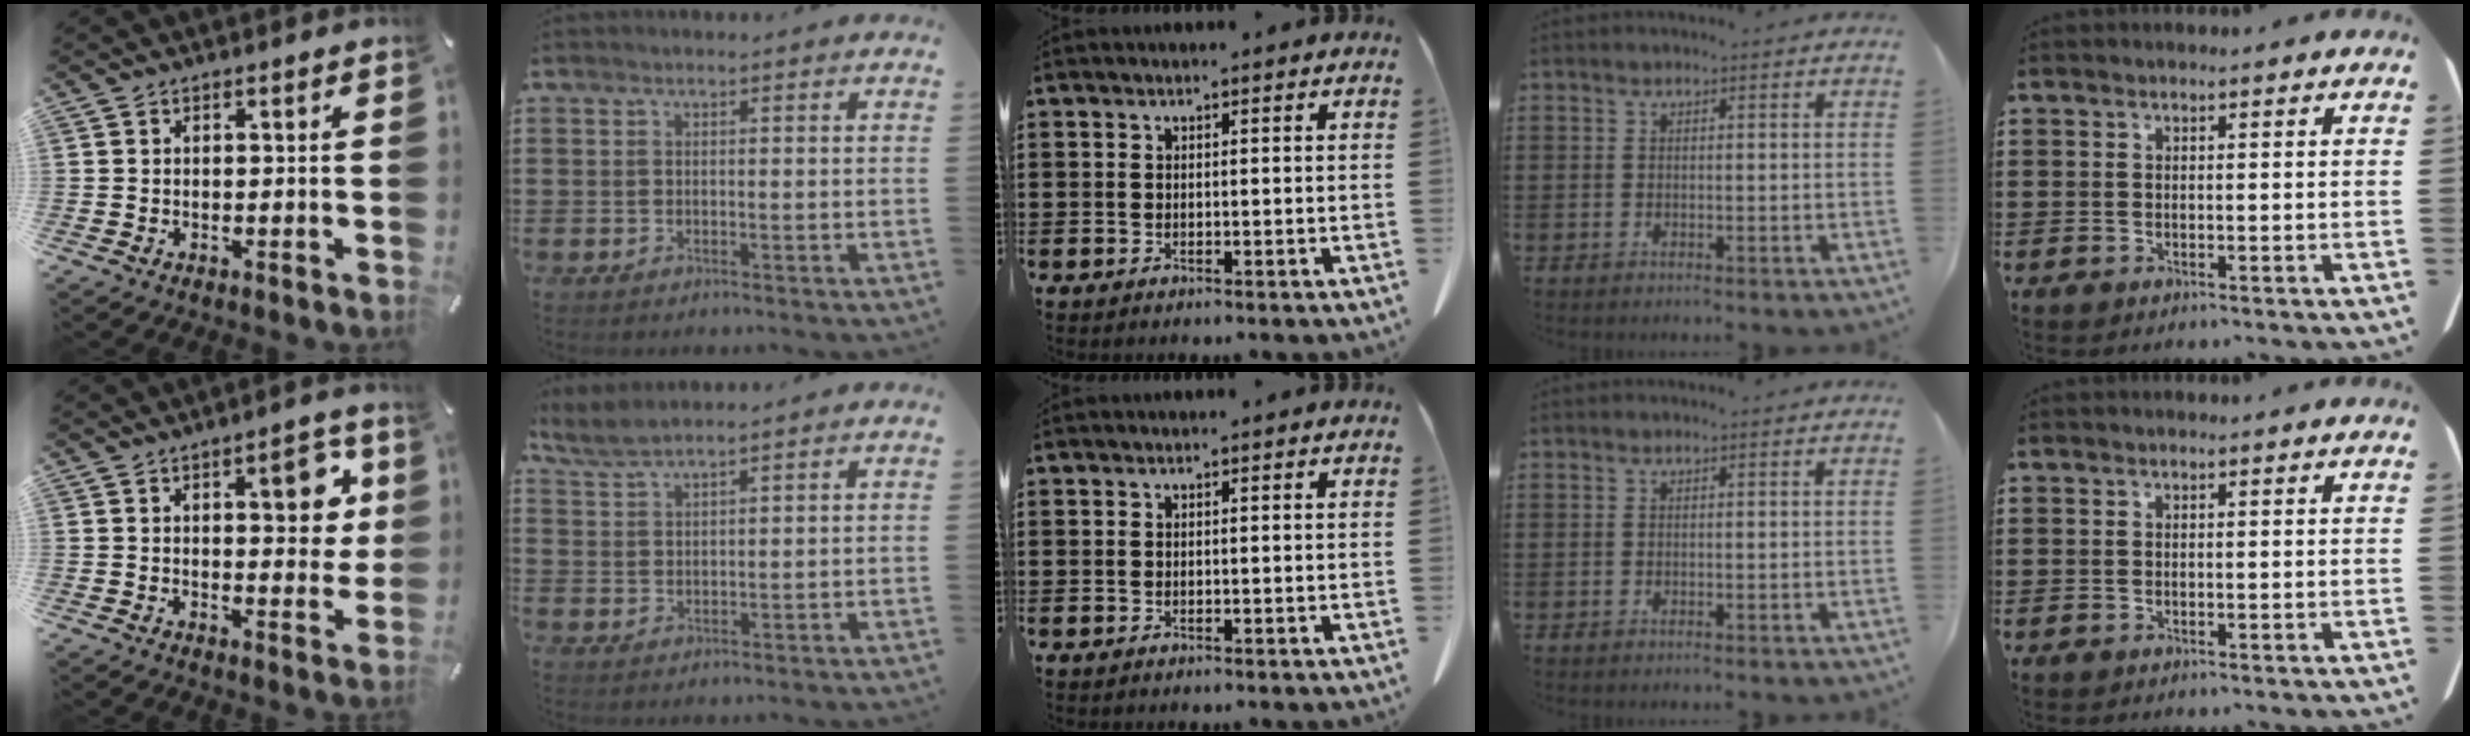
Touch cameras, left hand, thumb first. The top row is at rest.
{"thumb": {"total": 10.6, "force": [3.5, 4.6, 8.9], "torque": [-0.099, -0.016, 0.048]}, "index": {"total": 2.6, "force": [2.3, 0.3, 1.1], "torque": [-0.029, -0.002, 0.045]}}